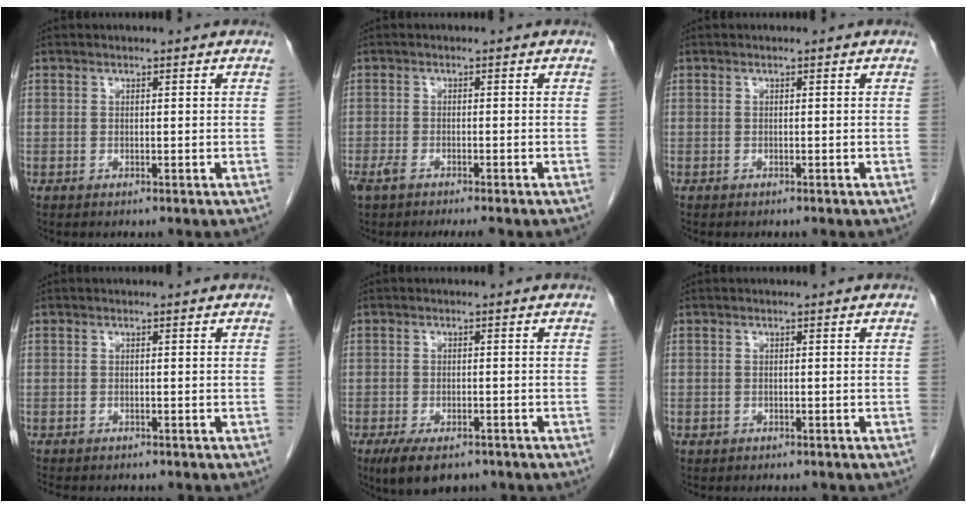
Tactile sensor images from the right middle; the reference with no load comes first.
{"total": 5.3, "force": [-4.1, 1.1, 3.2], "torque": [-0.050, -0.009, -0.063]}
{"total": 0.9, "force": [-0.8, 0.2, 0.3], "torque": [-0.010, -0.002, -0.011]}
{"total": 4.7, "force": [-4.0, 1.5, 1.8], "torque": [-0.026, -0.007, -0.054]}
{"total": 7.1, "force": [-5.0, 3.0, 4.0], "torque": [-0.069, -0.008, -0.079]}
{"total": 0.8, "force": [-0.6, 0.6, 0.1], "torque": [-0.007, 0.003, -0.008]}